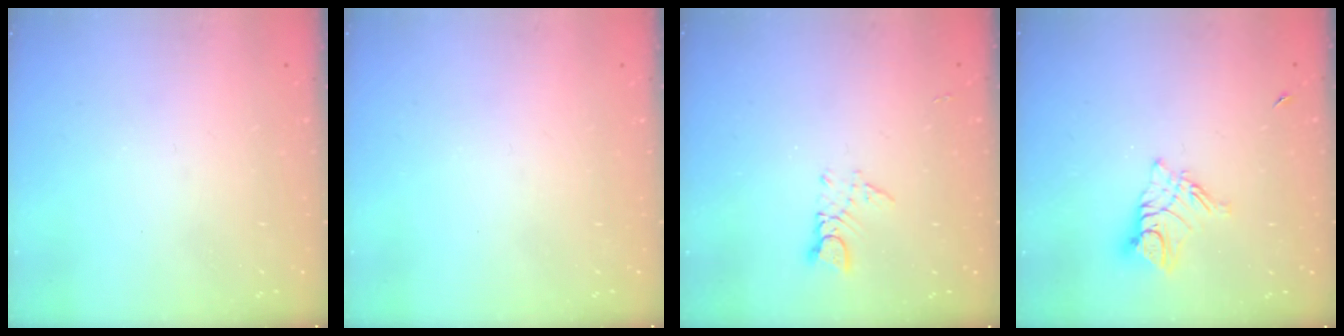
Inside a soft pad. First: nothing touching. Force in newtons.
{"total": 0.0}
{"total": 3.1, "press": 3.1, "slide": 0.3}
{"total": 9.7, "press": 9.7, "slide": 1.1}